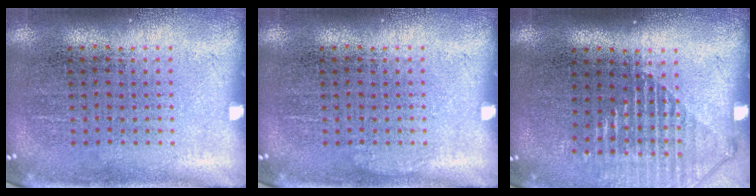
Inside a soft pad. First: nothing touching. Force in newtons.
{"total": 0.5, "press": 0.5, "slide": 0.1}
{"total": 1.4, "press": 1.3, "slide": 0.6}